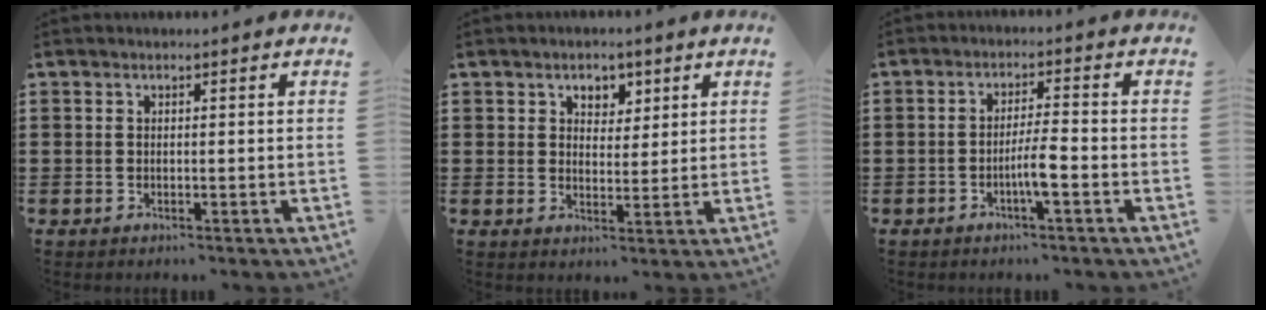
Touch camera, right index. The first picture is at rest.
{"total": 3.4, "force": [2.0, 2.5, 1.2], "torque": [-0.029, 0.008, 0.033]}
{"total": 4.4, "force": [-1.7, 0.3, 4.0], "torque": [-0.076, -0.004, -0.034]}